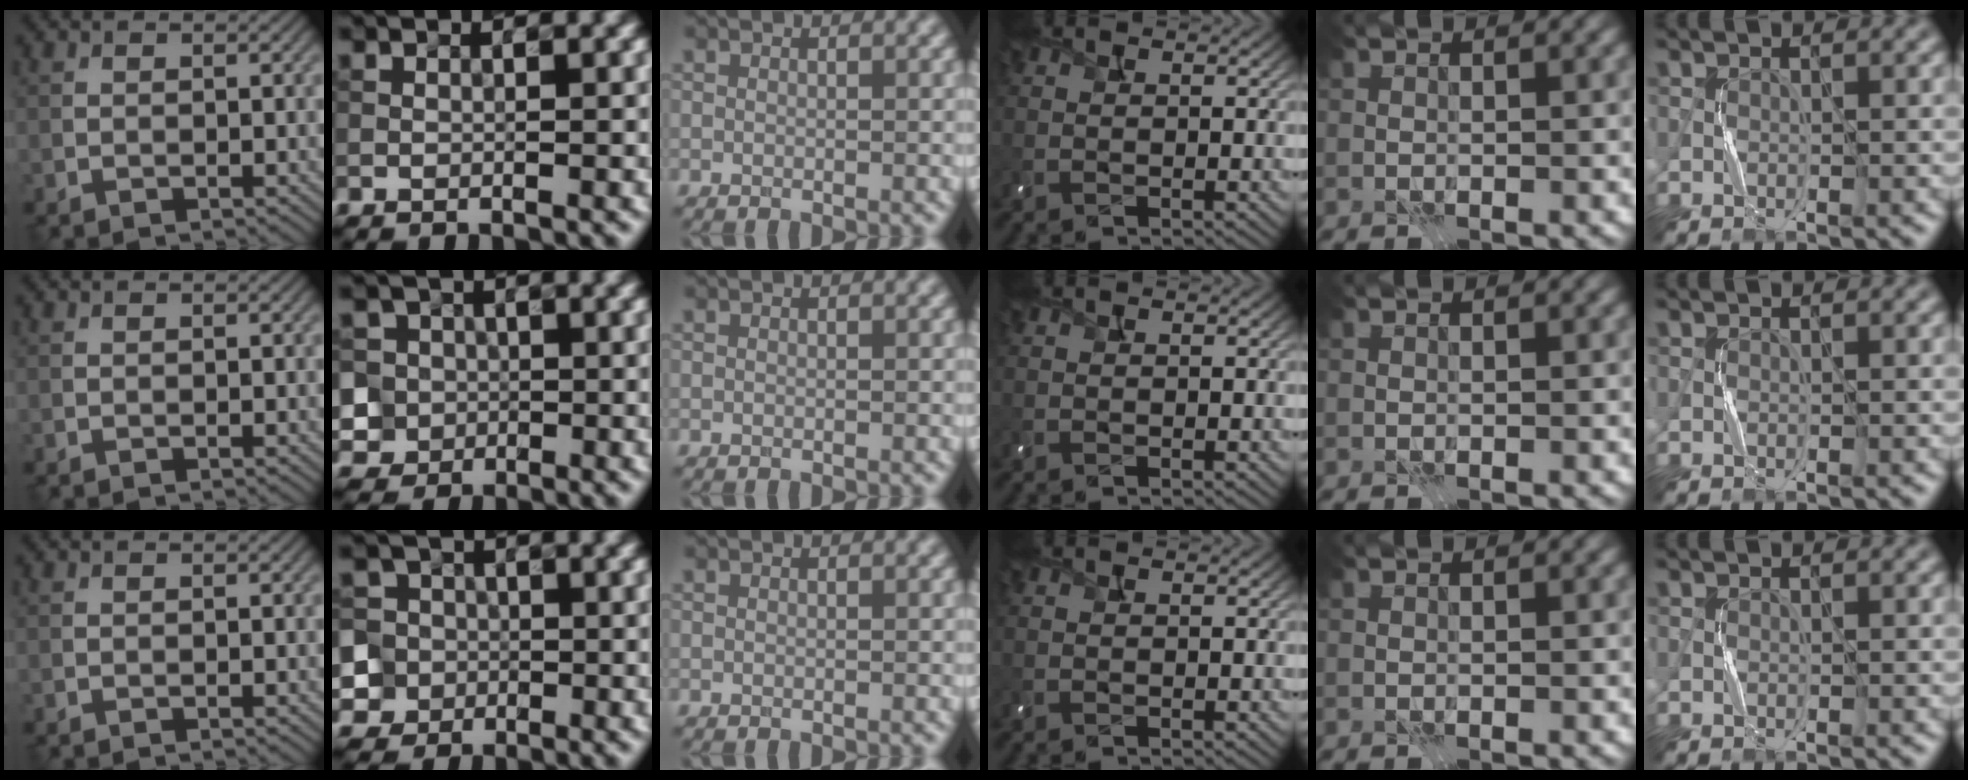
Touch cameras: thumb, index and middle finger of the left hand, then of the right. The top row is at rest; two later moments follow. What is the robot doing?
{"motion": "press", "object": "camera"}